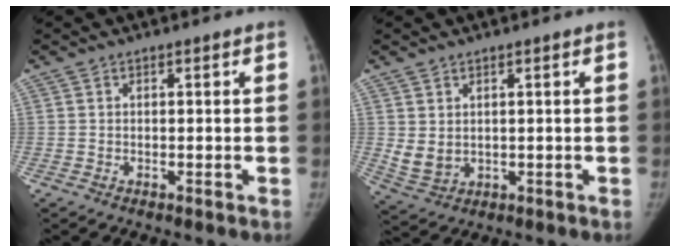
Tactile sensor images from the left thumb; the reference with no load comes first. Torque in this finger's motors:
{"motor_torque": [0.02, 0.07, 0.41, -0.42, 0.02]}